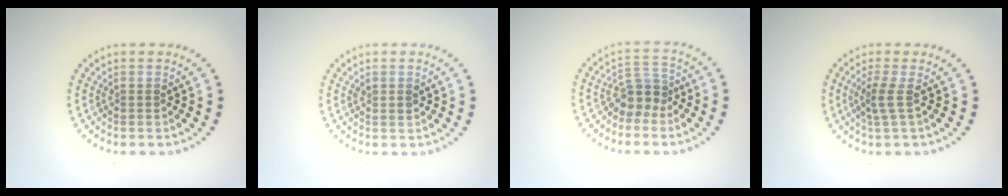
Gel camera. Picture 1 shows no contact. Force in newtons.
{"total": 0.8, "press": 0.7, "slide": 0.3}
{"total": 2.7, "press": 2.1, "slide": 1.7}
{"total": 1.9, "press": 1.3, "slide": 1.4}